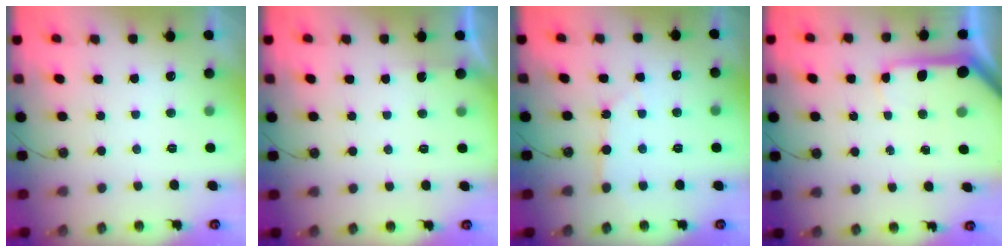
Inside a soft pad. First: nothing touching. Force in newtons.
{"total": 1.5, "press": 1.4, "slide": 0.3}
{"total": 3.3, "press": 3.3, "slide": 0.4}
{"total": 9.7, "press": 9.6, "slide": 1.0}